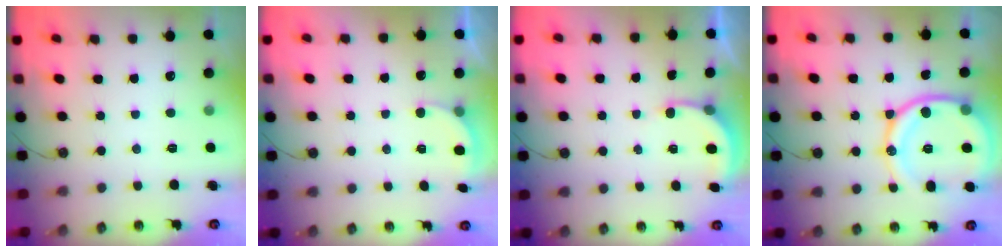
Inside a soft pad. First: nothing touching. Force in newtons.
{"total": 2.8, "press": 2.6, "slide": 1.0}
{"total": 2.9, "press": 2.9, "slide": 0.2}
{"total": 19.7, "press": 19.6, "slide": 2.3}